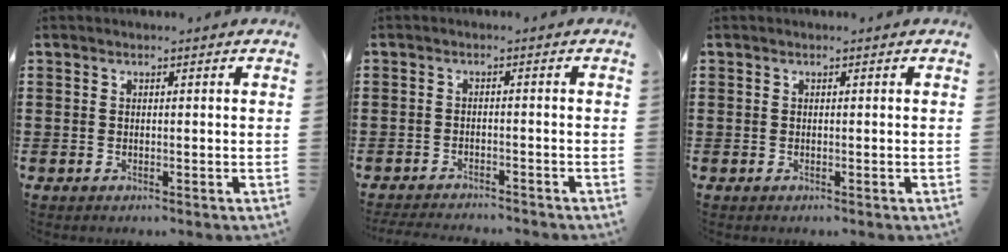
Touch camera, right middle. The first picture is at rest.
{"total": 2.4, "force": [-2.4, 0.0, 0.3], "torque": [-0.009, -0.003, -0.049]}
{"total": 0.0}